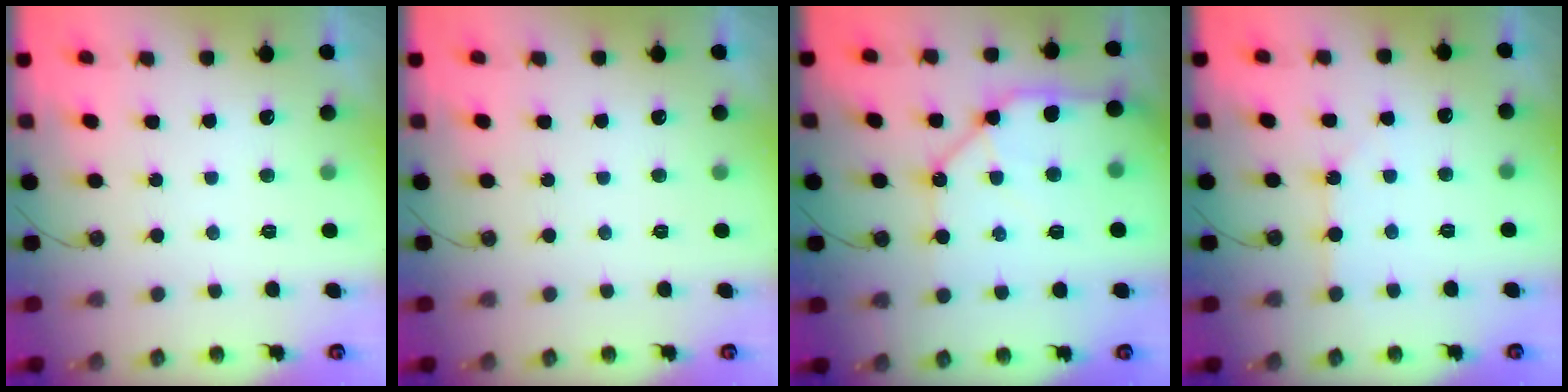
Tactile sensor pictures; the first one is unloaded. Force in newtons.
{"total": 0.0}
{"total": 13.6, "press": 13.5, "slide": 1.4}
{"total": 2.7, "press": 2.7, "slide": 0.4}